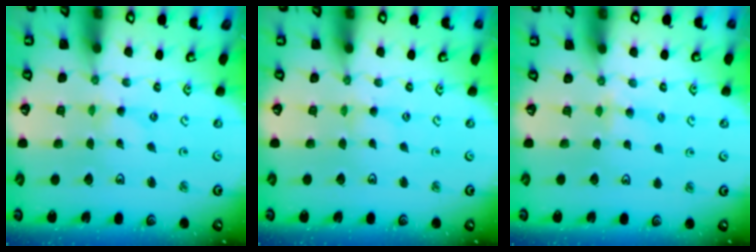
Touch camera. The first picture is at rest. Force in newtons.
{"total": 1.1, "press": 1.1, "slide": 0.2}
{"total": 3.8, "press": 3.8, "slide": 0.7}